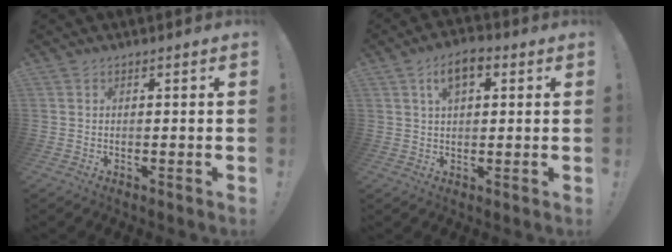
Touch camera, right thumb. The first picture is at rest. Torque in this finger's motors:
{"motor_torque": [0.43, 1.76, 0.85, 0.00, 0.00]}